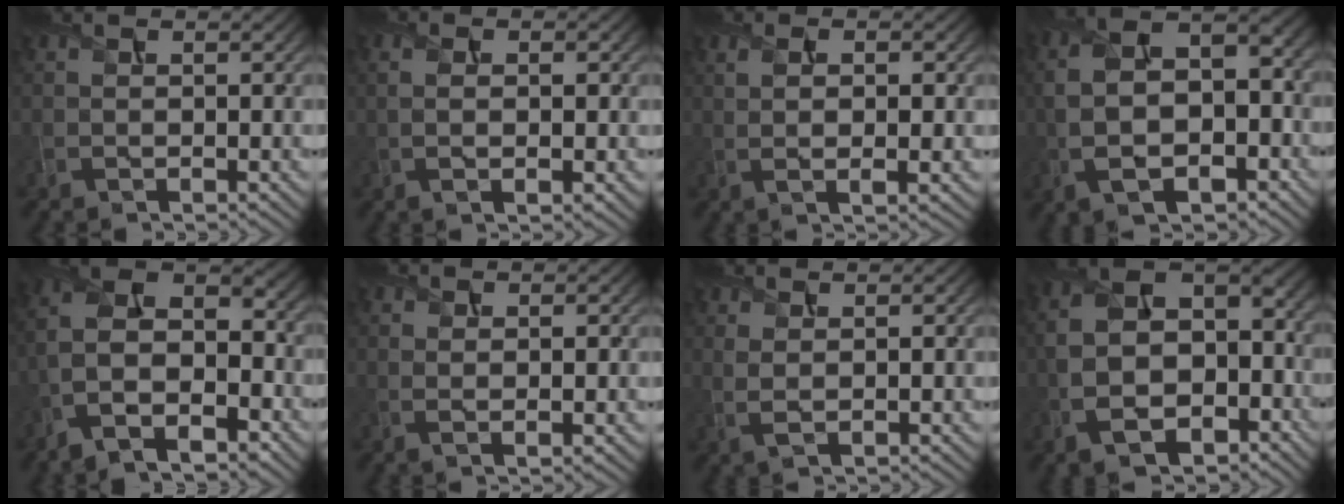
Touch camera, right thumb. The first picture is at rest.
{"total": 3.2, "force": [0.2, 1.2, 3.0], "torque": [-0.052, -0.003, 0.002]}
{"total": 3.3, "force": [0.4, 0.7, 3.2], "torque": [-0.061, -0.002, 0.010]}
{"total": 11.8, "force": [-1.5, 7.1, 9.3], "torque": [-0.203, -0.010, -0.027]}
{"total": 13.0, "force": [-5.8, 7.3, 9.1], "torque": [-0.199, -0.020, -0.106]}
{"total": 1.7, "force": [0.3, 0.6, 1.6], "torque": [-0.034, -0.003, 0.009]}
{"total": 1.6, "force": [0.8, 0.5, 1.3], "torque": [-0.034, -0.001, 0.017]}
{"total": 13.0, "force": [-4.2, 8.5, 8.9], "torque": [-0.202, -0.038, -0.067]}